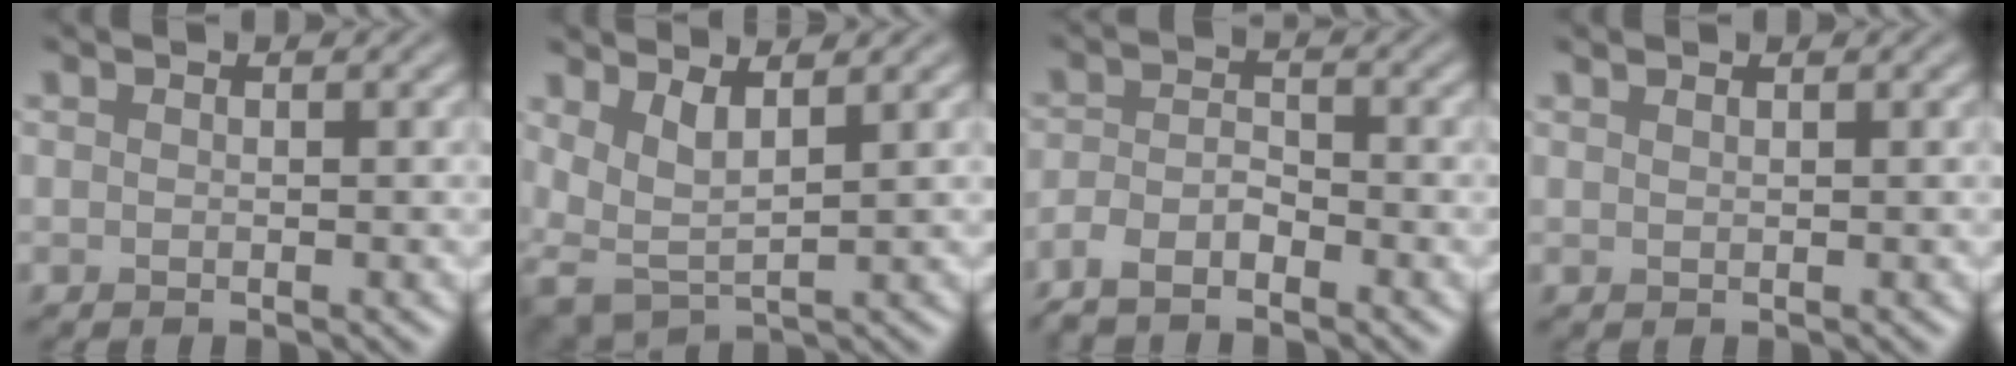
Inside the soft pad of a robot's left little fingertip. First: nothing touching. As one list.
[{"total": 3.2, "force": [1.6, 1.3, 2.4], "torque": [-0.058, -0.009, 0.033]}, {"total": 2.9, "force": [-2.2, 1.0, 1.7], "torque": [-0.038, -0.002, -0.049]}, {"total": 0.5, "force": [0.5, 0.1, 0.2], "torque": [-0.003, 0.000, 0.008]}]